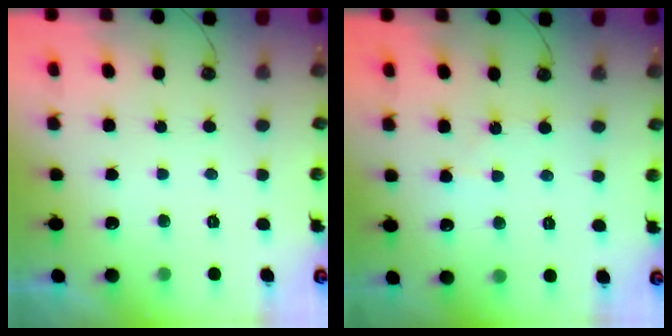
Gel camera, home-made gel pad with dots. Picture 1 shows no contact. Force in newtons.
{"total": 4.6, "press": 4.6, "slide": 0.6}